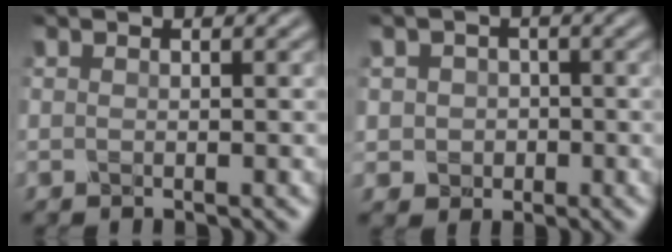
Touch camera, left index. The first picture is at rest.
{"total": 2.4, "force": [0.0, 2.4, 0.6], "torque": [0.007, 0.006, -0.013]}